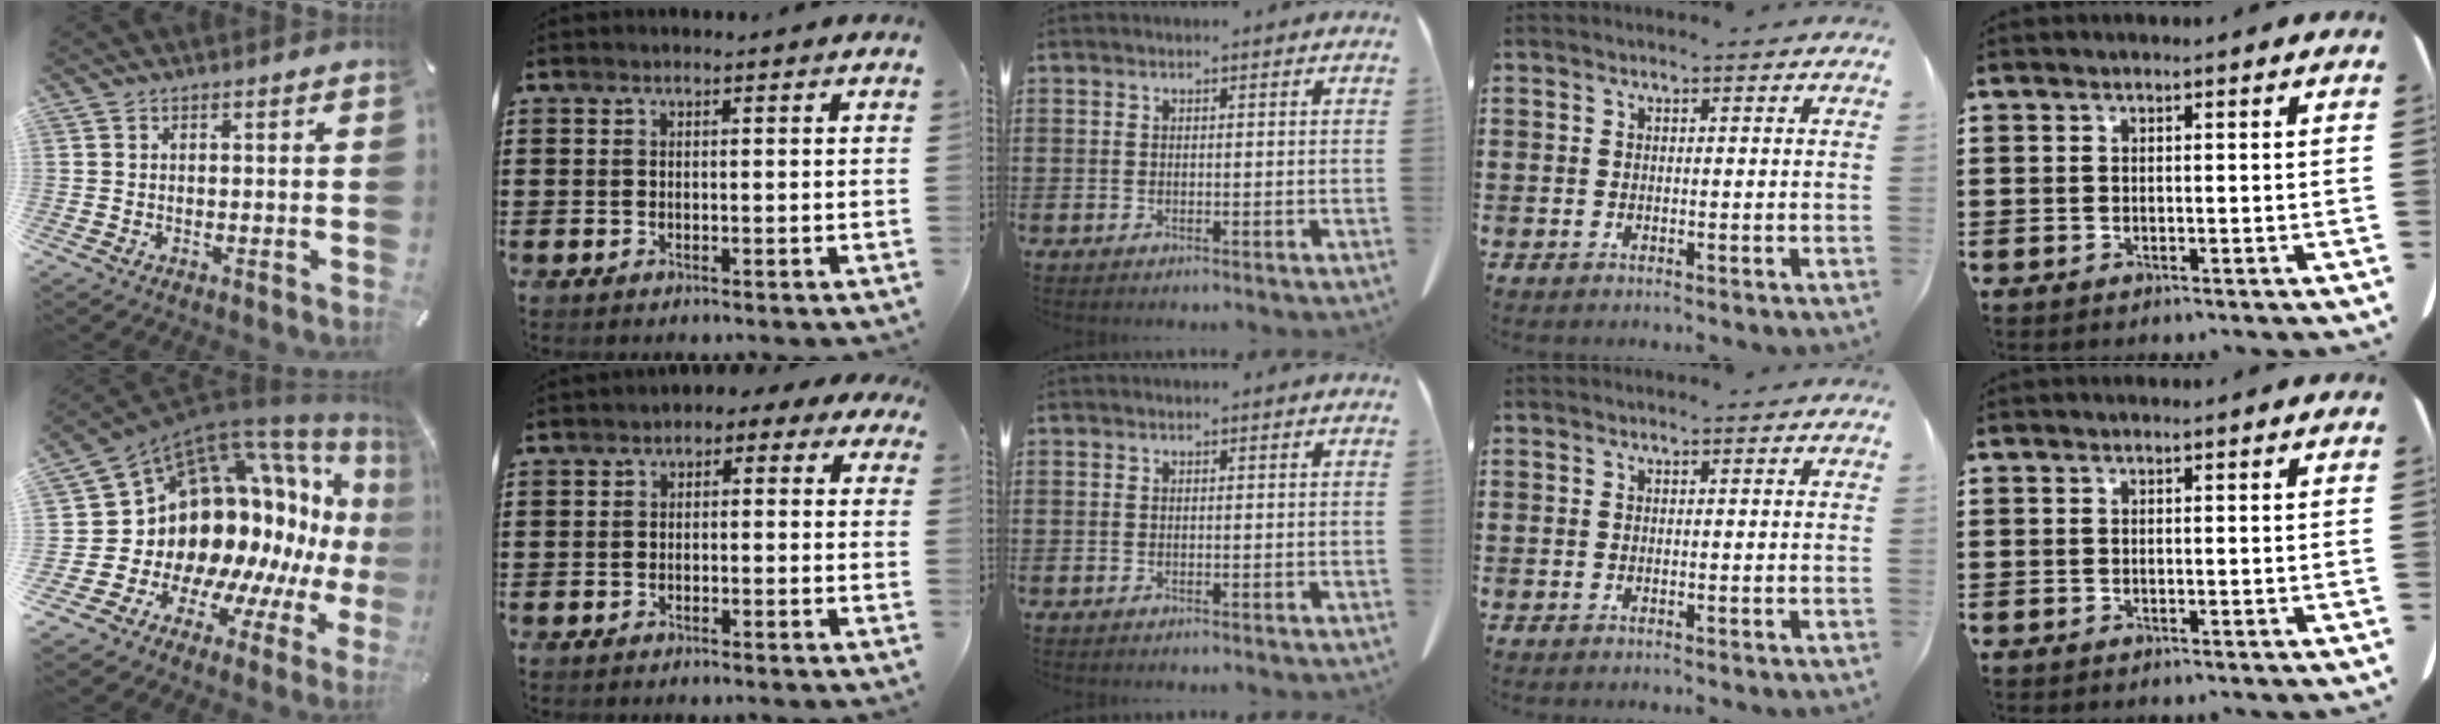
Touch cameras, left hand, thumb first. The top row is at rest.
{"thumb": {"total": 17.9, "force": [3.4, 14.4, 10.0], "torque": [-0.120, -0.115, 0.111]}, "index": {"total": 1.7, "force": [-1.4, 0.7, 0.6], "torque": [-0.015, 0.008, -0.032]}}